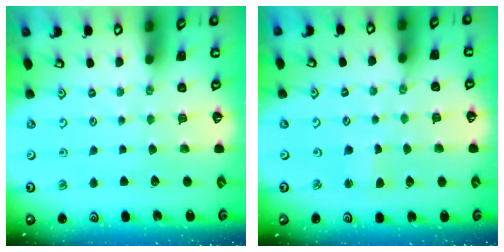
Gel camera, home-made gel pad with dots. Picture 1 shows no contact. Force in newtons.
{"total": 1.9, "press": 1.9, "slide": 0.3}